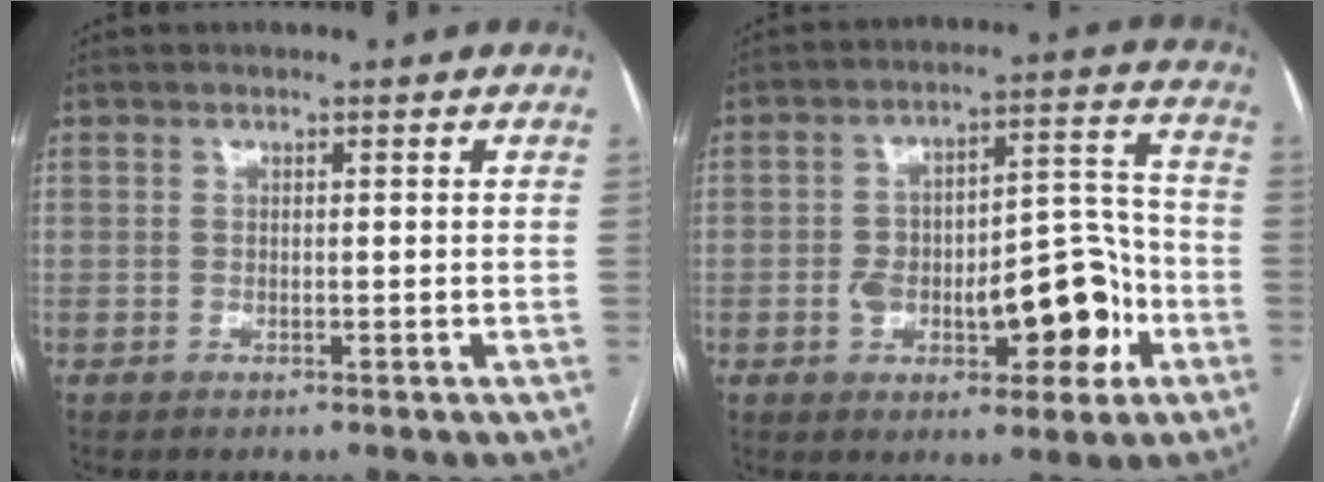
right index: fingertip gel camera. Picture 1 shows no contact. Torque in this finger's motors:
{"motor_torque": [0.30, -0.09, 0.66, 0.08]}